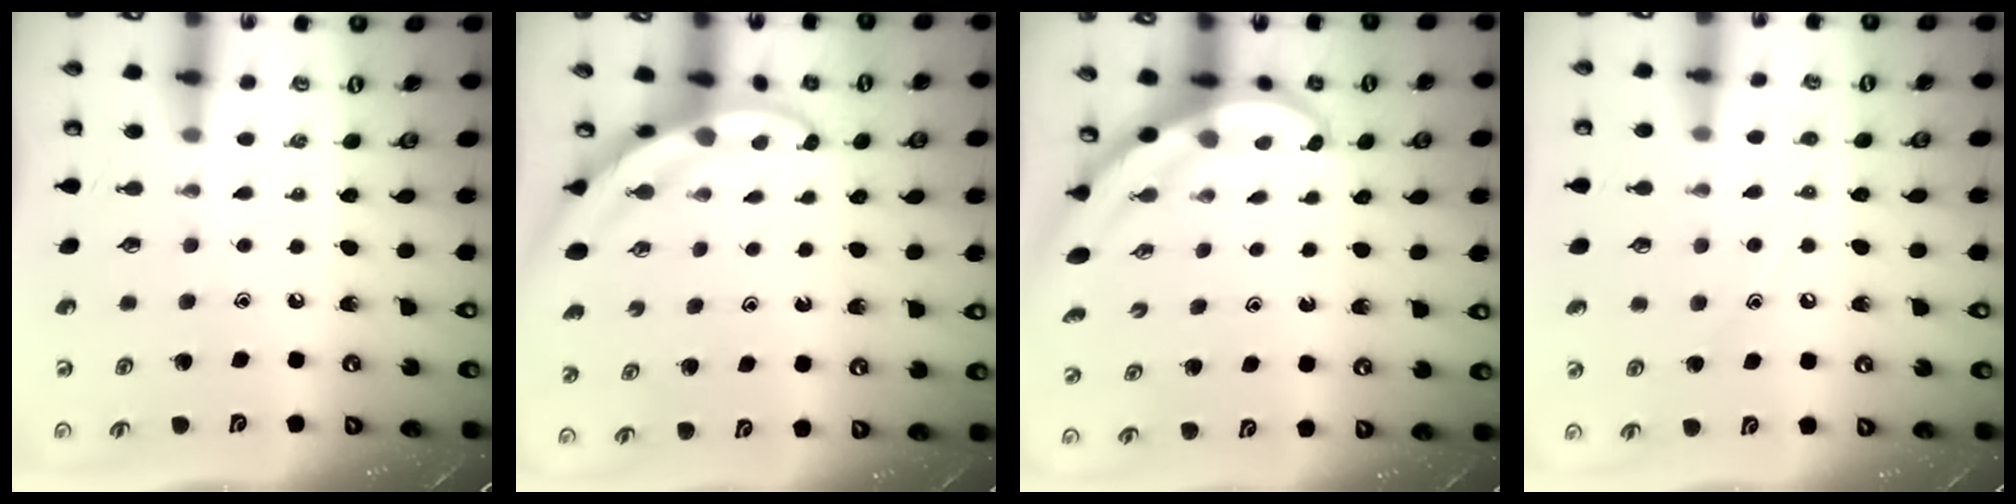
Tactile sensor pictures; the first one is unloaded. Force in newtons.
{"total": 3.3, "press": 3.3, "slide": 0.2}
{"total": 3.8, "press": 3.8, "slide": 0.2}
{"total": 7.1, "press": 7.1, "slide": 0.7}